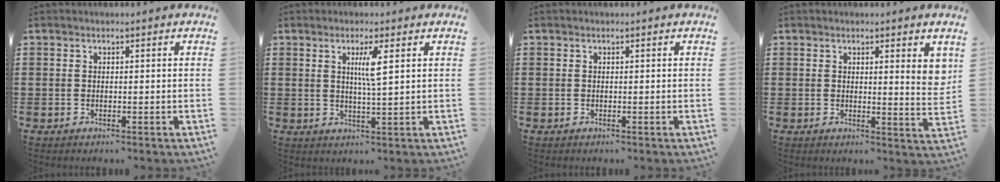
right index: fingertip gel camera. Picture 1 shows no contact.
{"total": 3.7, "force": [1.2, 0.0, 3.5], "torque": [-0.073, -0.002, 0.017]}
{"total": 0.0}
{"total": 3.4, "force": [1.7, 0.5, 3.0], "torque": [-0.045, -0.005, 0.026]}